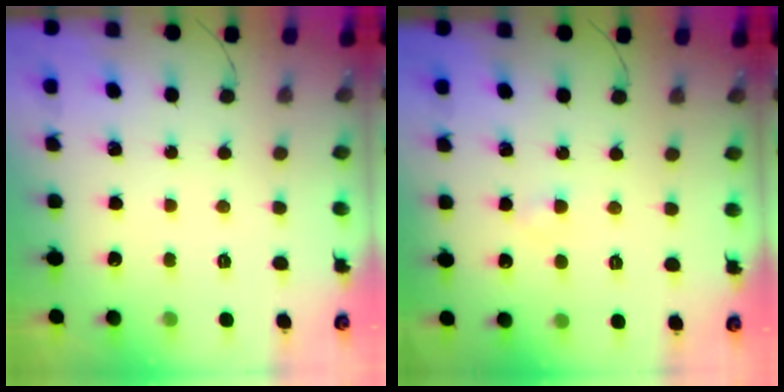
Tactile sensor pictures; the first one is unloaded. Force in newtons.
{"total": 1.5, "press": 1.4, "slide": 0.7}